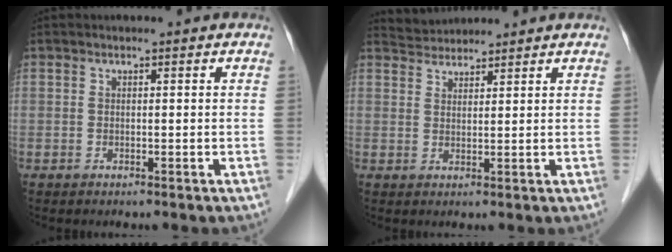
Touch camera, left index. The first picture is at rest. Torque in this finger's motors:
{"motor_torque": [0.21, -0.31, -0.04, 0.00]}